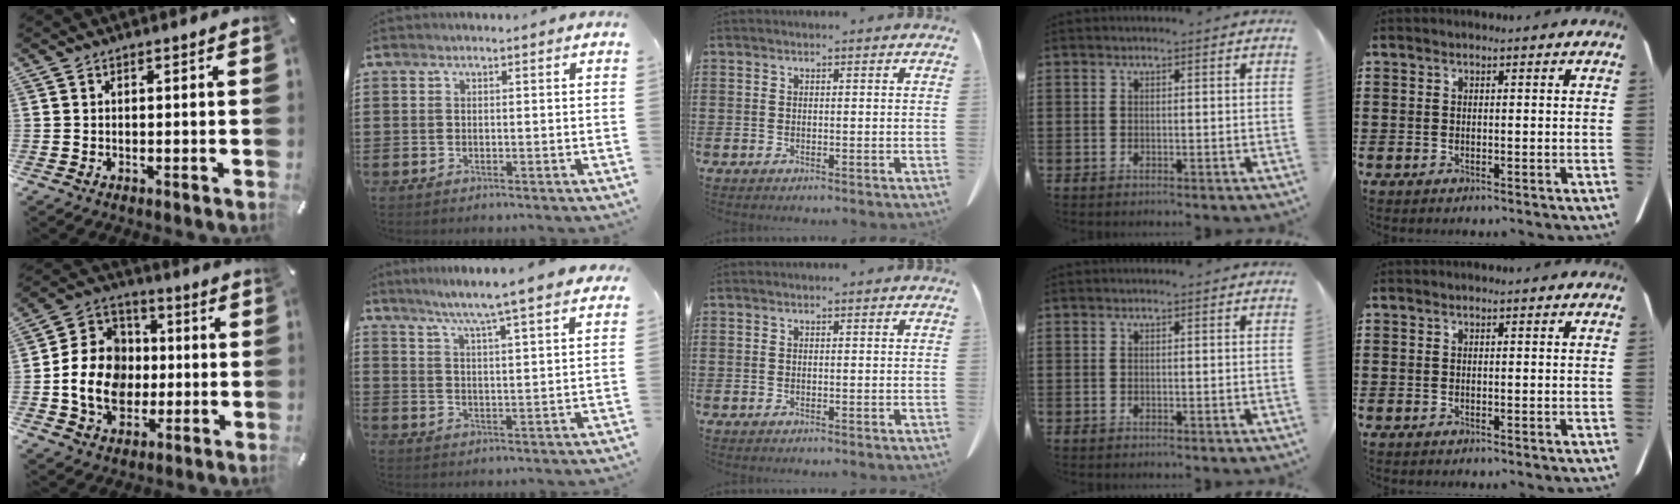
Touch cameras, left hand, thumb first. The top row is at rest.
{"thumb": {"total": 14.2, "force": [-2.1, 12.2, 7.1], "torque": [-0.174, 0.024, -0.032]}, "index": {"total": 6.0, "force": [5.3, -1.3, 2.5], "torque": [-0.070, -0.039, 0.085]}}